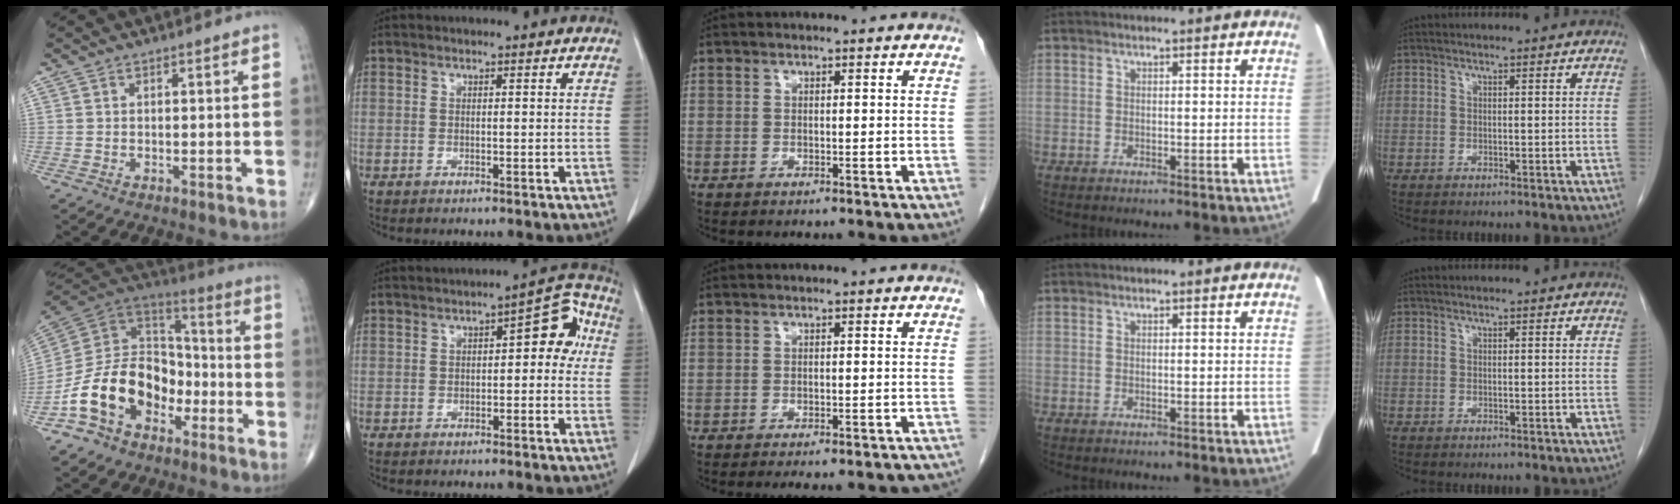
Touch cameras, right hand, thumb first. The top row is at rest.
{"thumb": {"total": 18.0, "force": [-7.3, 12.9, 10.4], "torque": [-0.153, 0.079, -0.140]}, "index": {"total": 7.0, "force": [0.6, 3.2, 6.2], "torque": [-0.062, 0.036, 0.000]}, "middle": {"total": 13.2, "force": [-12.1, 2.7, 4.5], "torque": [-0.059, 0.000, -0.128]}}